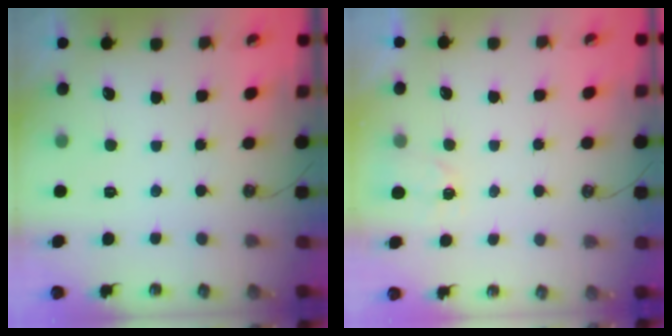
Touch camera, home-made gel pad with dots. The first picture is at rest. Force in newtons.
{"total": 2.5, "press": 2.5, "slide": 0.4}